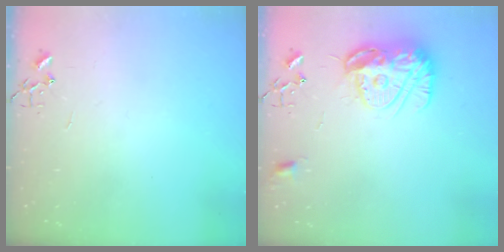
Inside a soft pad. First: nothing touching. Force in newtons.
{"total": 15.4, "press": 15.3, "slide": 1.5}